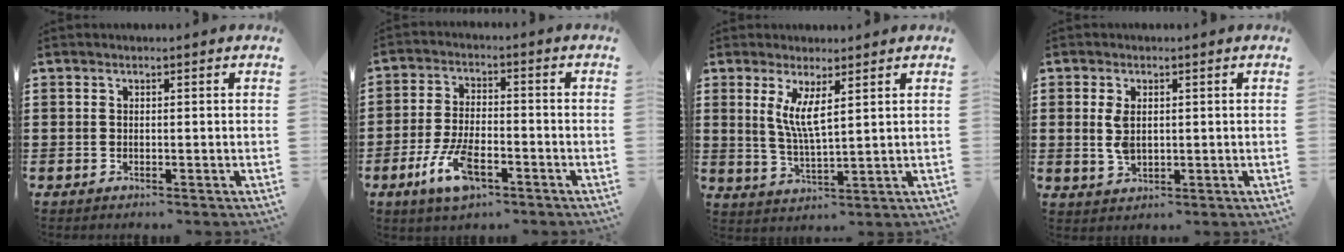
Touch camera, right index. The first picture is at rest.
{"total": 8.4, "force": [-4.2, 3.3, 6.5], "torque": [-0.150, -0.006, -0.079]}
{"total": 5.0, "force": [2.1, 0.8, 4.5], "torque": [-0.096, -0.003, 0.037]}
{"total": 3.8, "force": [0.4, 2.1, 3.1], "torque": [-0.071, 0.004, 0.004]}